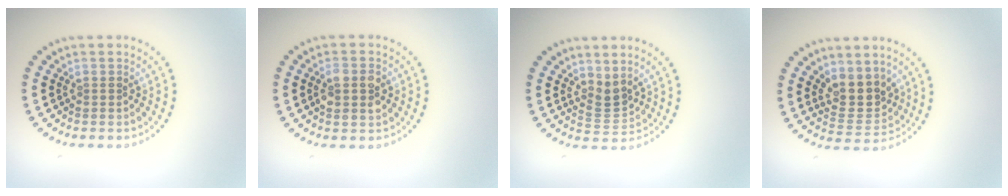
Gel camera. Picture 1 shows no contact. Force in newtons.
{"total": 2.6, "press": 2.6, "slide": 0.3}
{"total": 2.0, "press": 1.4, "slide": 1.5}
{"total": 3.5, "press": 3.1, "slide": 1.6}